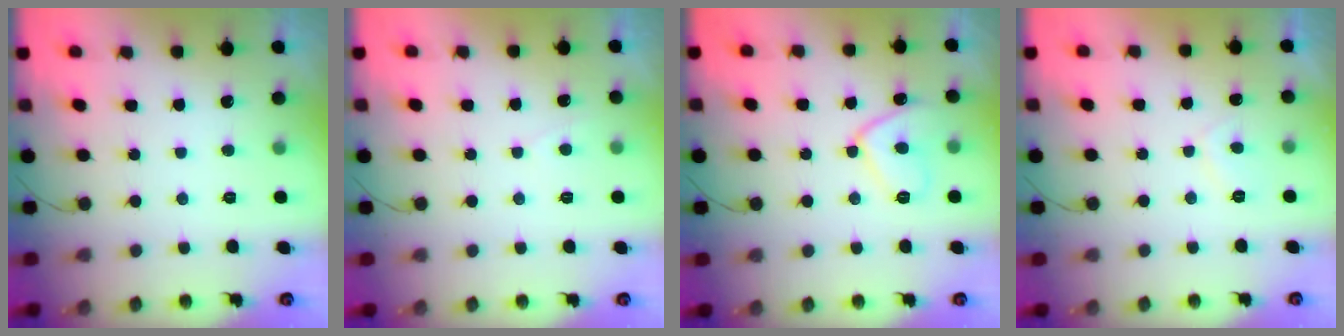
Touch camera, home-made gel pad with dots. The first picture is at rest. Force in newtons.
{"total": 2.3, "press": 2.3, "slide": 0.4}
{"total": 9.6, "press": 9.5, "slide": 0.9}
{"total": 1.7, "press": 1.6, "slide": 0.7}